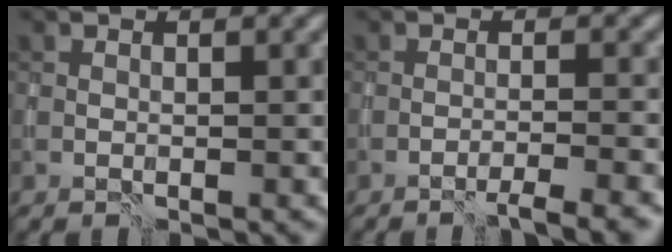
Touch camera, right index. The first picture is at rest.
{"total": 2.9, "force": [-2.3, 0.2, 1.8], "torque": [-0.013, 0.003, -0.048]}